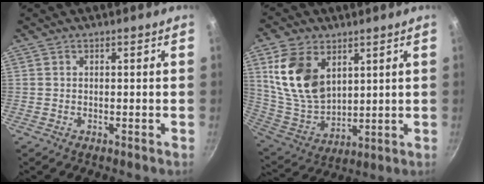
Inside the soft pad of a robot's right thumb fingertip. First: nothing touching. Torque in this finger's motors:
{"motor_torque": [-0.55, 1.08, 0.67, 0.29, 0.15]}